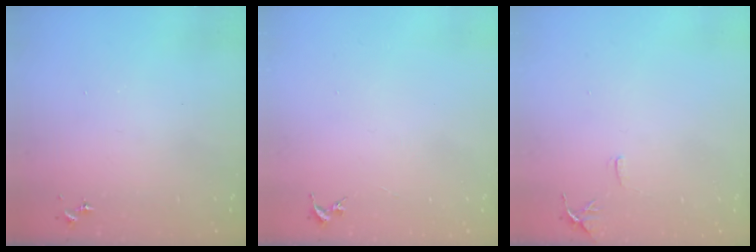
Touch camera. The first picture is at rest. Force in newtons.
{"total": 0.0}
{"total": 6.2, "press": 6.1, "slide": 0.7}